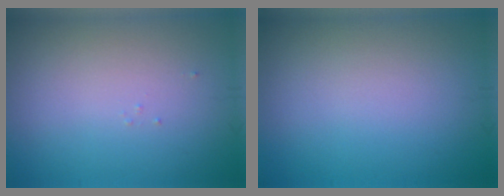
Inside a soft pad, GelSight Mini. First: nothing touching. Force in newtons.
{"total": 0.0}